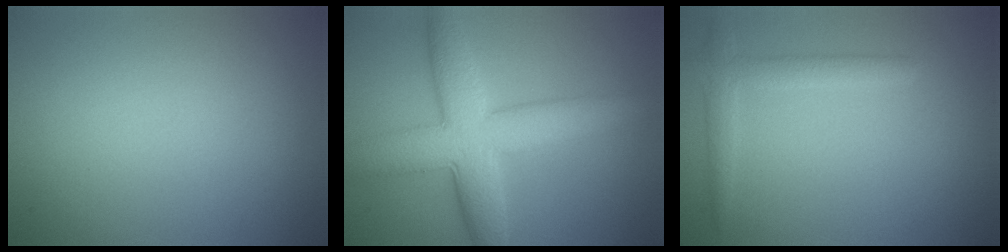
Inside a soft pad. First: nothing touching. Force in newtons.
{"total": 7.5, "press": 7.5, "slide": 0.1}
{"total": 2.3, "press": 2.3, "slide": 0.2}